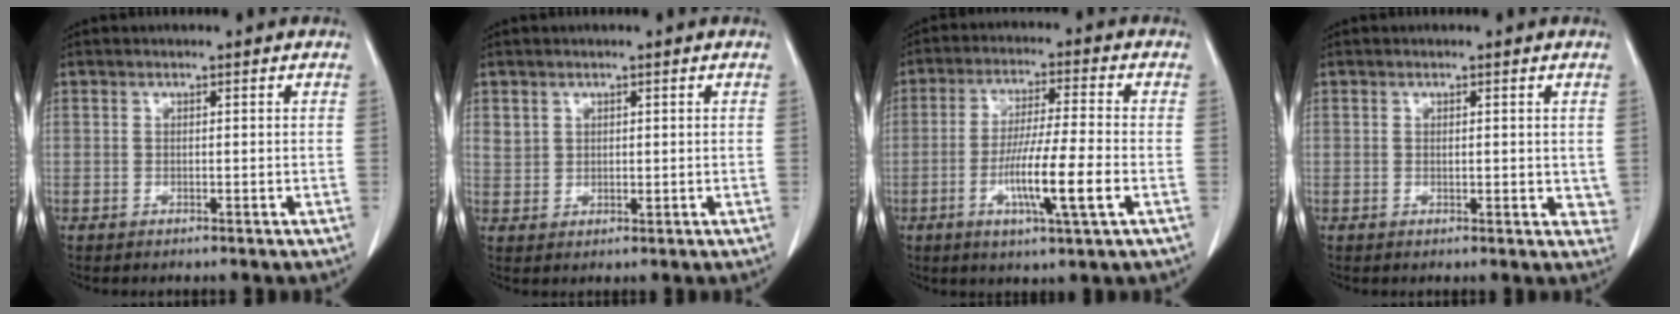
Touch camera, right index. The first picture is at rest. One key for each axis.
{"total": 2.3, "fx": 1.2, "fy": 1.9, "fz": 0.5, "tx": -0.004, "ty": 0.000, "tz": 0.025}
{"total": 10.5, "fx": -3.3, "fy": -0.1, "fz": 10.0, "tx": -0.187, "ty": -0.013, "tz": -0.062}
{"total": 2.4, "fx": 0.4, "fy": 1.2, "fz": 2.1, "tx": -0.022, "ty": -0.006, "tz": 0.003}